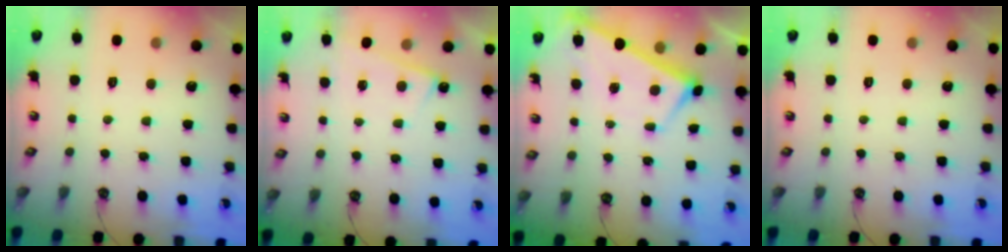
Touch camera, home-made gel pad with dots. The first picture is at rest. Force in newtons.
{"total": 2.5, "press": 2.5, "slide": 0.3}
{"total": 3.0, "press": 3.0, "slide": 0.0}
{"total": 0.0}